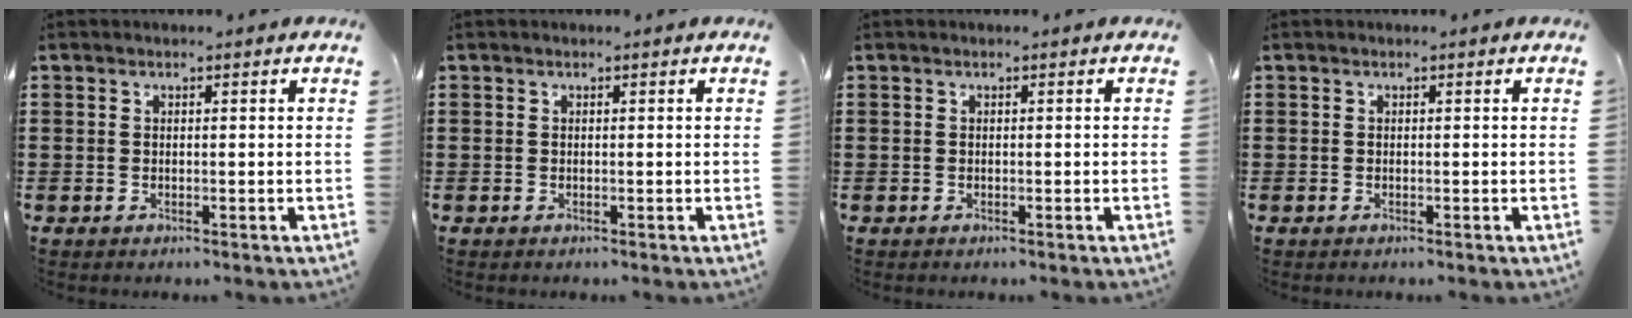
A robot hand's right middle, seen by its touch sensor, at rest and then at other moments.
{"total": 0.0}
{"total": 0.0}
{"total": 0.0}